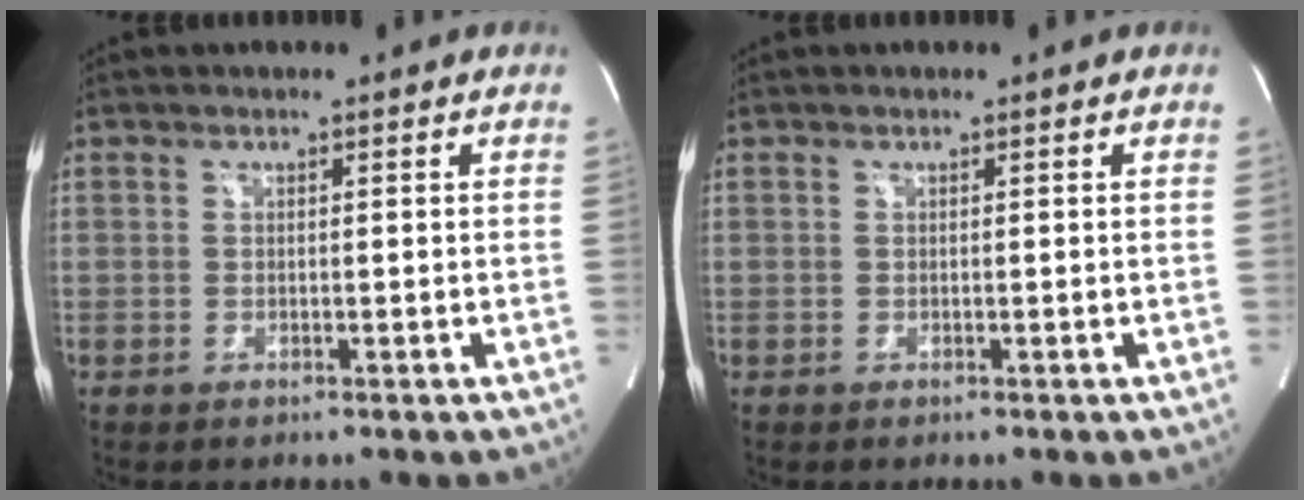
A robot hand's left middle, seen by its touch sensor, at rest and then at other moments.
{"total": 0.0}